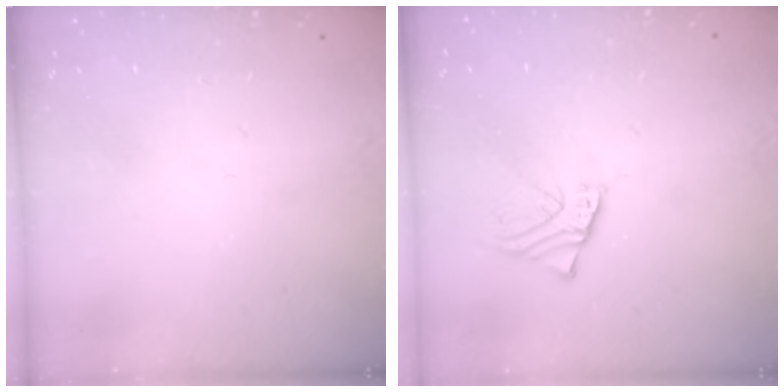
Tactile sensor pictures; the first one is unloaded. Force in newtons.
{"total": 2.0, "press": 2.0, "slide": 0.2}